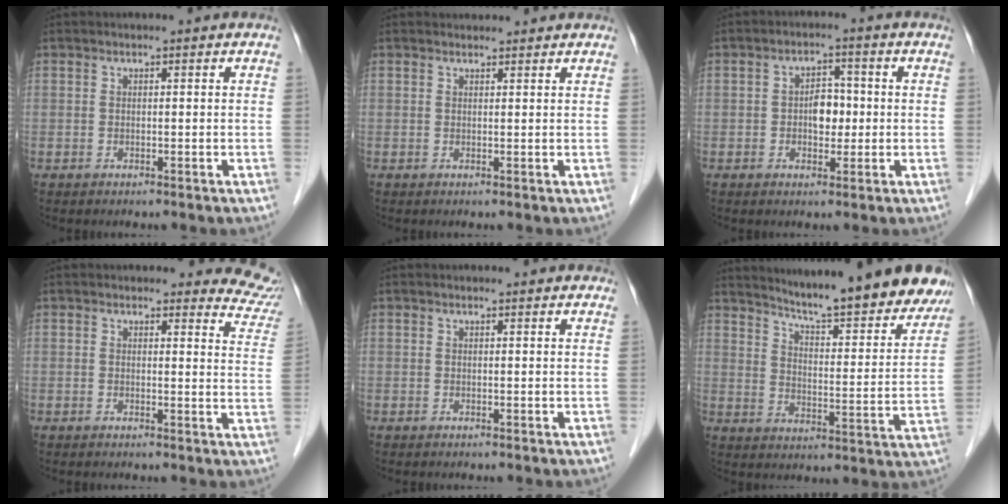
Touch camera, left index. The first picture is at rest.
{"total": 2.6, "force": [2.5, 0.6, 0.2], "torque": [-0.009, 0.019, 0.033]}
{"total": 4.0, "force": [-0.3, 2.5, 3.1], "torque": [-0.052, 0.011, -0.005]}
{"total": 7.9, "force": [7.6, 2.2, -0.3], "torque": [0.049, -0.047, 0.037]}
{"total": 1.9, "force": [1.8, 0.5, 0.4], "torque": [-0.015, 0.007, 0.016]}
{"total": 21.4, "force": [19.0, 2.2, 9.6], "torque": [-0.134, -0.047, 0.248]}